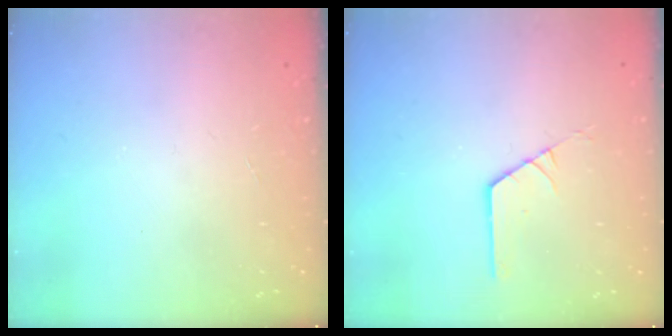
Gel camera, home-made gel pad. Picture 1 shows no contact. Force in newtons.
{"total": 1.3, "press": 1.3, "slide": 0.1}